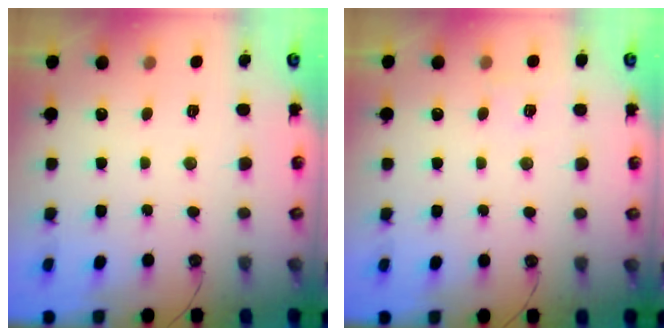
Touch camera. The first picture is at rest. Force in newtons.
{"total": 3.8, "press": 3.6, "slide": 0.9}